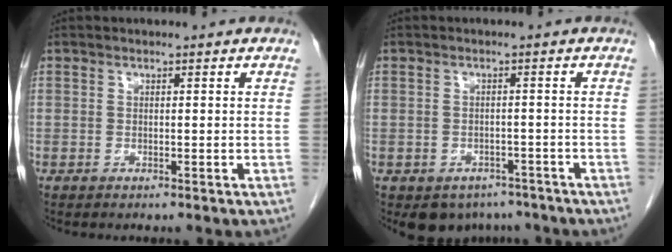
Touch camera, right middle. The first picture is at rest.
{"total": 5.5, "force": [-4.3, 3.3, 0.9], "torque": [0.000, 0.007, -0.055]}